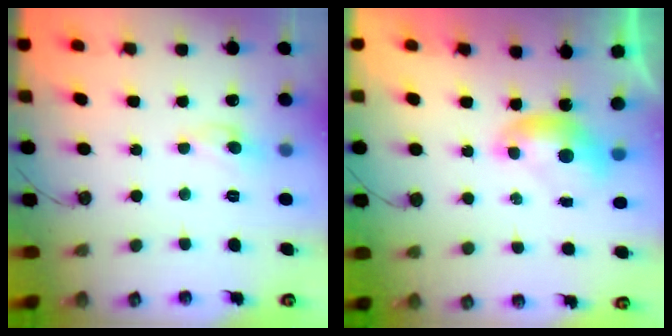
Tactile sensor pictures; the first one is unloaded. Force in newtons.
{"total": 0.0}